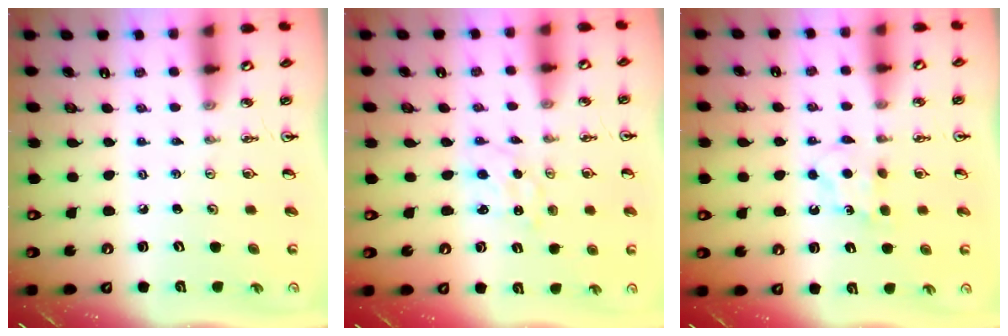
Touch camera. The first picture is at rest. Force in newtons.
{"total": 0.6, "press": 0.6, "slide": 0.1}
{"total": 4.7, "press": 4.7, "slide": 0.7}